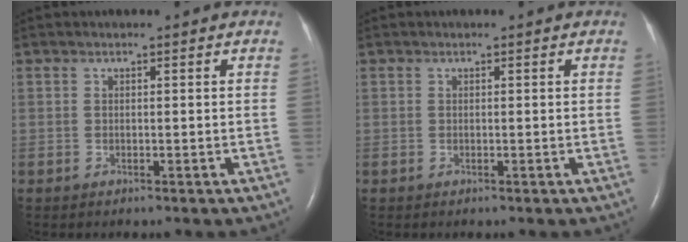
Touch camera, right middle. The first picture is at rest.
{"total": 0.0}